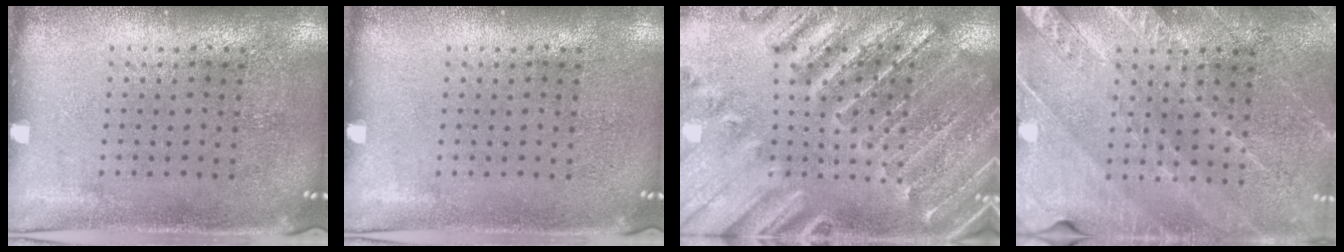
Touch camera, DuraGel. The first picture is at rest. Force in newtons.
{"total": 0.0}
{"total": 2.0, "press": 2.0, "slide": 0.1}
{"total": 3.1, "press": 2.9, "slide": 1.1}